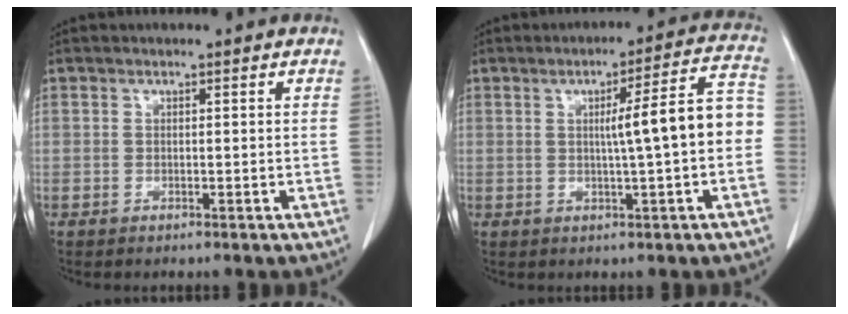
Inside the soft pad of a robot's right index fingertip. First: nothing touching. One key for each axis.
{"total": 9.4, "fx": -0.4, "fy": 0.1, "fz": 9.3, "tx": -0.122, "ty": 0.026, "tz": -0.010}